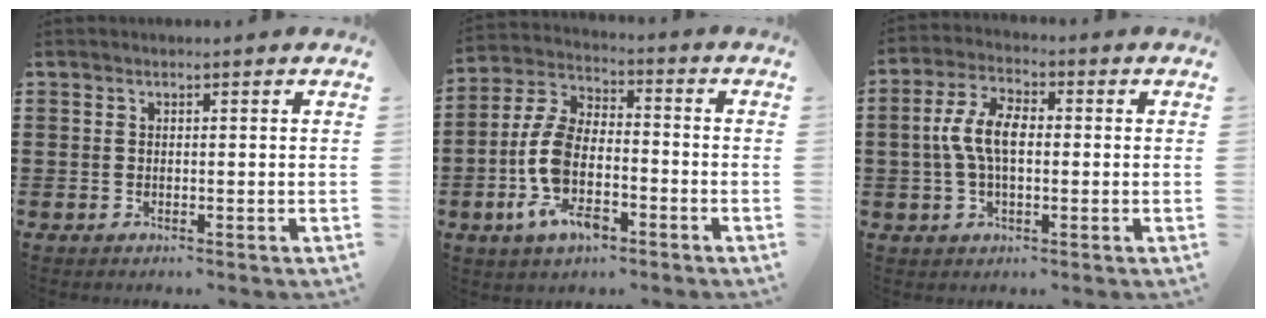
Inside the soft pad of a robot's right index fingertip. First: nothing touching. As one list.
[{"total": 10.3, "force": [-3.2, 5.5, 8.1], "torque": [-0.200, -0.006, -0.066]}, {"total": 7.1, "force": [0.0, 3.4, 6.2], "torque": [-0.151, 0.000, -0.011]}]